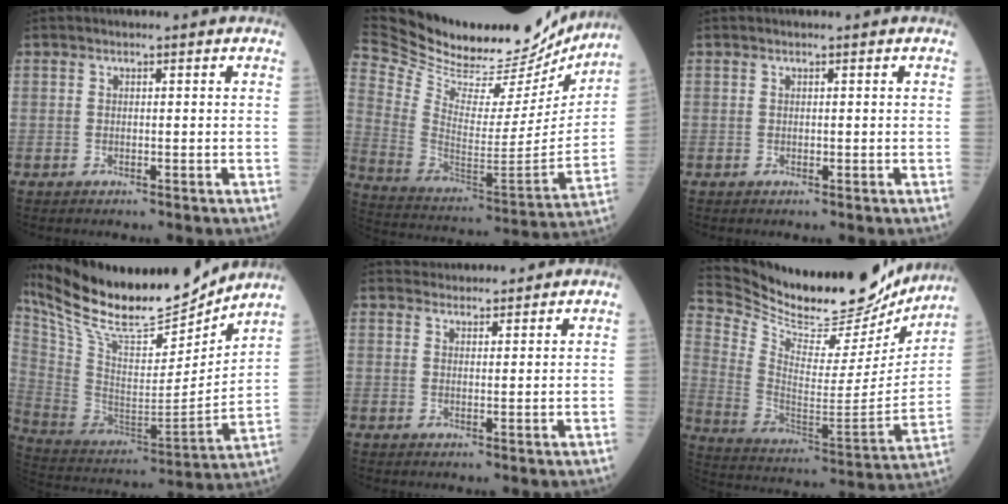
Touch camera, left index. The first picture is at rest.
{"total": 31.9, "force": [28.0, 8.0, 13.0], "torque": [-0.242, -0.046, 0.407]}
{"total": 0.0}
{"total": 23.1, "force": [20.5, 3.6, 10.1], "torque": [-0.198, -0.019, 0.347]}
{"total": 3.6, "force": [3.5, 0.7, -0.1], "torque": [-0.001, 0.021, 0.055]}
{"total": 27.0, "force": [24.5, 5.5, 9.9], "torque": [-0.179, -0.049, 0.360]}